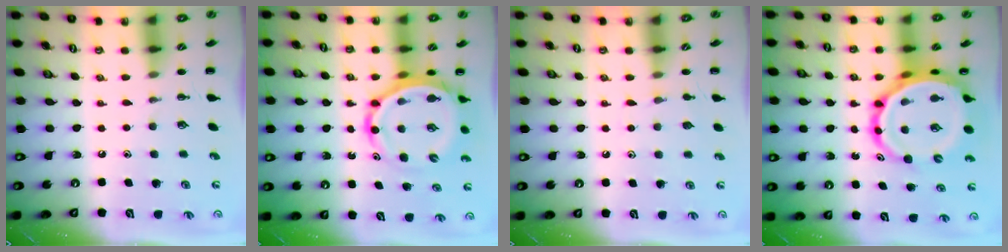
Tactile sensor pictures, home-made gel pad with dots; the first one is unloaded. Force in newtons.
{"total": 10.3, "press": 9.9, "slide": 2.8}
{"total": 4.2, "press": 3.9, "slide": 1.6}
{"total": 16.2, "press": 15.5, "slide": 4.5}